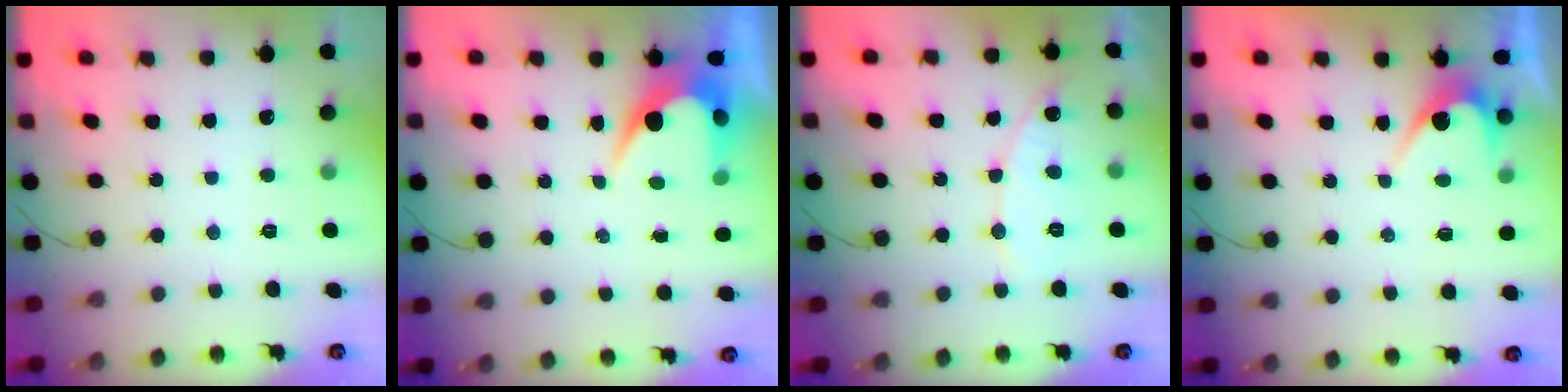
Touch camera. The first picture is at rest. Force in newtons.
{"total": 6.1, "press": 6.1, "slide": 0.4}
{"total": 8.1, "press": 8.1, "slide": 0.5}
{"total": 3.8, "press": 3.8, "slide": 0.3}